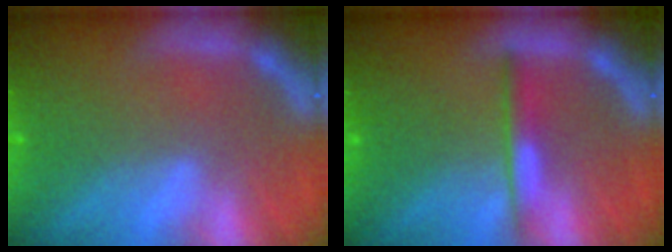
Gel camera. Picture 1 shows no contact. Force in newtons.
{"total": 2.4}